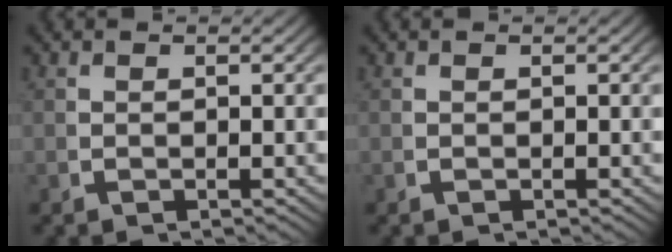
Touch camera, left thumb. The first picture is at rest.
{"total": 0.0}